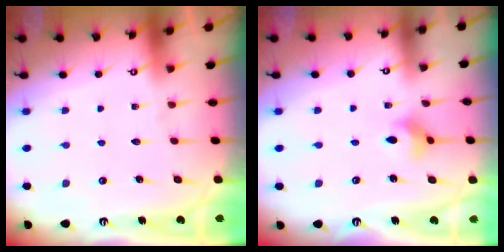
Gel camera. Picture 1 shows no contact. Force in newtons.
{"total": 3.9, "press": 3.8, "slide": 0.8}